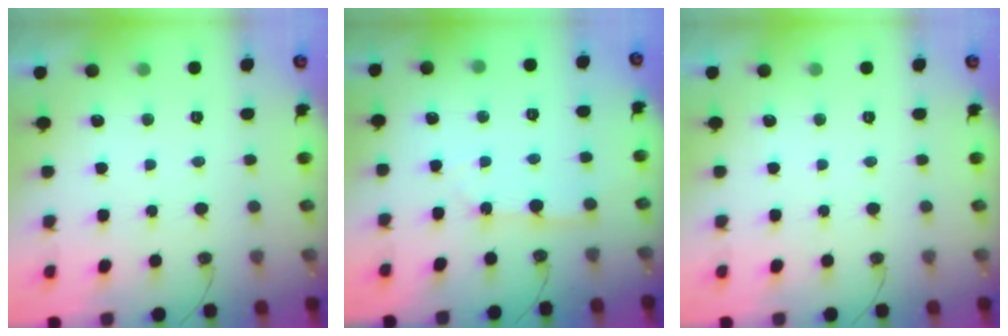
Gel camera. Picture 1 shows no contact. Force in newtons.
{"total": 3.3, "press": 3.3, "slide": 0.5}
{"total": 0.0}